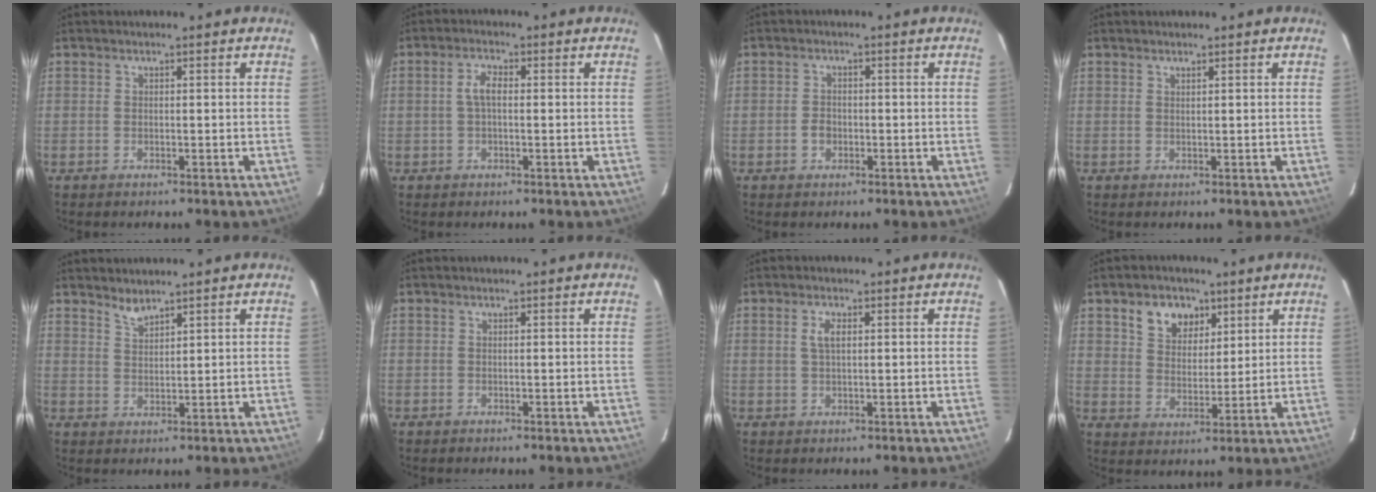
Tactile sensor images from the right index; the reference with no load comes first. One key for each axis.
{"total": 3.1, "fx": 0.1, "fy": 1.3, "fz": 2.8, "tx": -0.058, "ty": 0.008, "tz": 0.002}
{"total": 2.2, "fx": -0.8, "fy": 1.8, "fz": 1.0, "tx": -0.017, "ty": 0.004, "tz": -0.014}
{"total": 0.6, "fx": 0.5, "fy": 0.0, "fz": 0.2, "tx": -0.005, "ty": -0.001, "tz": 0.009}
{"total": 2.6, "fx": 2.4, "fy": 0.3, "fz": 0.9, "tx": -0.015, "ty": 0.001, "tz": 0.045}
{"total": 0.0}
{"total": 2.6, "fx": 0.7, "fy": 1.1, "fz": 2.2, "tx": -0.045, "ty": 0.004, "tz": 0.014}
{"total": 8.1, "fx": 4.3, "fy": 5.7, "fz": 3.7, "tx": -0.066, "ty": 0.019, "tz": 0.079}